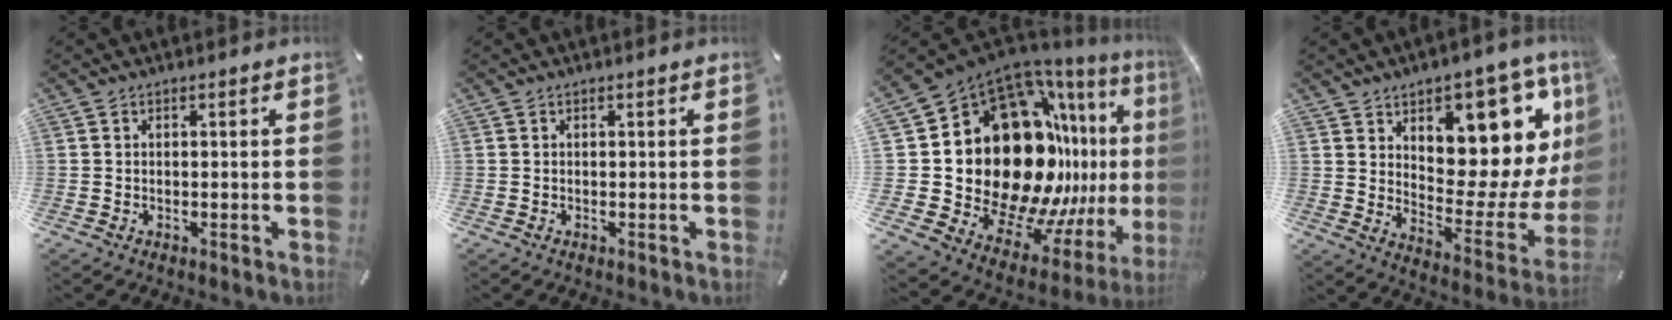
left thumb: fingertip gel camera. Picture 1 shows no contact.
{"total": 0.0}
{"total": 32.7, "force": [5.0, 21.6, 24.0], "torque": [-0.402, -0.121, 0.142]}
{"total": 14.5, "force": [7.3, 8.7, 8.9], "torque": [-0.092, -0.090, 0.122]}